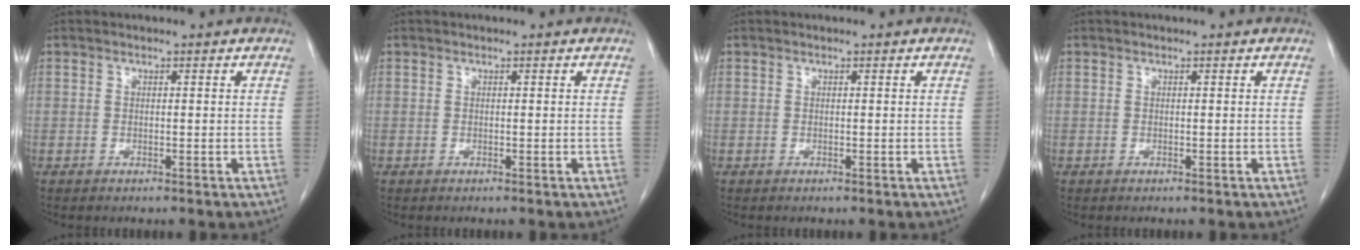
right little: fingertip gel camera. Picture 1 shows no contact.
{"total": 0.0}
{"total": 0.0}
{"total": 0.0}